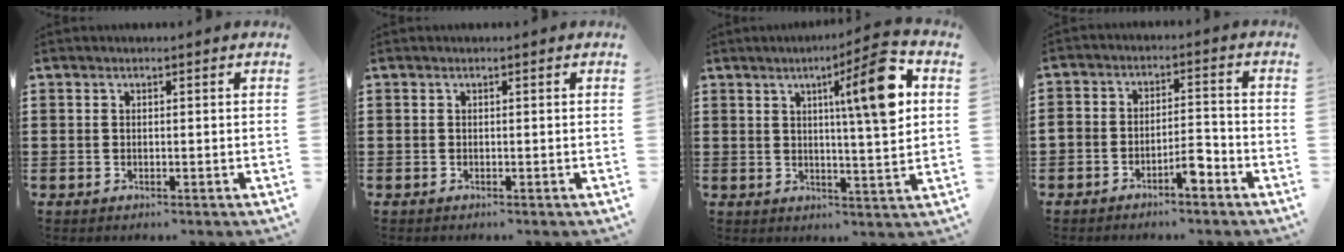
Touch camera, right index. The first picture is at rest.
{"total": 0.0}
{"total": 11.5, "force": [3.9, 1.3, 10.8], "torque": [-0.169, -0.004, 0.051]}
{"total": 4.1, "force": [-3.1, 1.7, 2.0], "torque": [-0.035, 0.013, -0.059]}